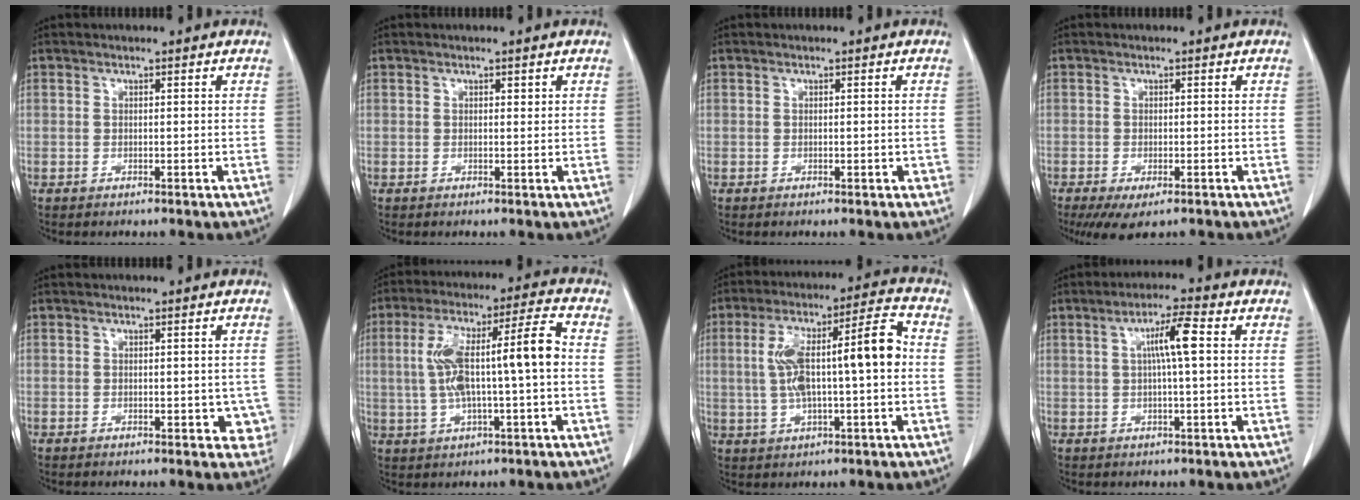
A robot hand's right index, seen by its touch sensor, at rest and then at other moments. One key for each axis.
{"total": 0.5, "fx": 0.3, "fy": 0.3, "fz": 0.3, "tx": -0.002, "ty": -0.002, "tz": 0.004}
{"total": 1.2, "fx": -0.2, "fy": 0.5, "fz": 1.1, "tx": -0.013, "ty": 0.001, "tz": 0.001}
{"total": 5.2, "fx": -3.4, "fy": 1.7, "fz": 3.5, "tx": -0.049, "ty": -0.013, "tz": -0.050}
{"total": 4.0, "fx": -0.5, "fy": 2.3, "fz": 3.3, "tx": -0.014, "ty": 0.003, "tz": -0.003}
{"total": 13.4, "fx": 0.4, "fy": 2.3, "fz": 13.2, "tx": -0.239, "ty": 0.035, "tz": 0.008}
{"total": 14.0, "fx": 0.7, "fy": 2.9, "fz": 13.7, "tx": -0.241, "ty": 0.040, "tz": 0.012}
{"total": 5.6, "fx": 1.1, "fy": 0.2, "fz": 5.5, "tx": -0.098, "ty": 0.009, "tz": 0.017}